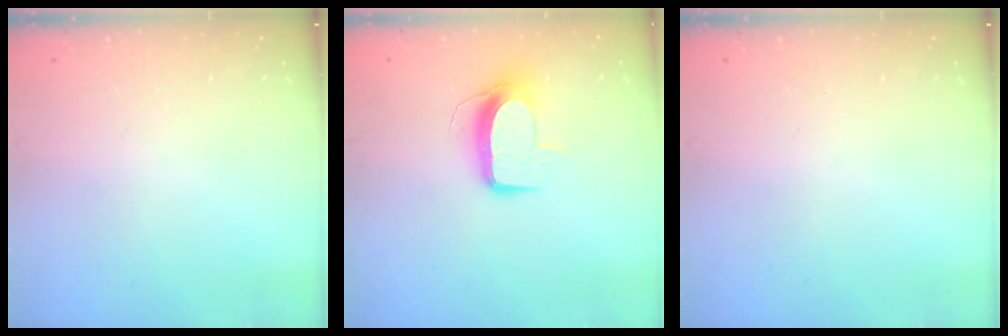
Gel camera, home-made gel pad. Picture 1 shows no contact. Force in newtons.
{"total": 10.1, "press": 10.1, "slide": 0.2}
{"total": 0.0}